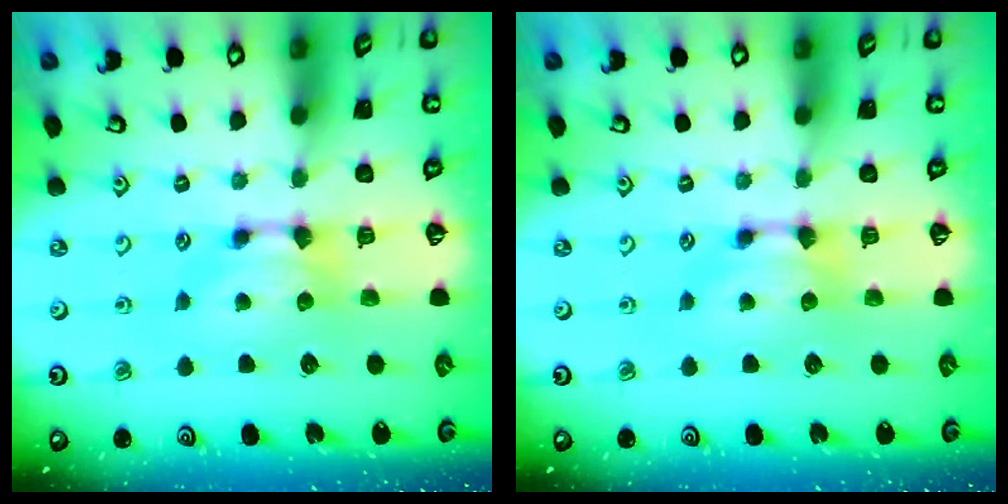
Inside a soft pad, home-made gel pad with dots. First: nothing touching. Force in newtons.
{"total": 0.0}